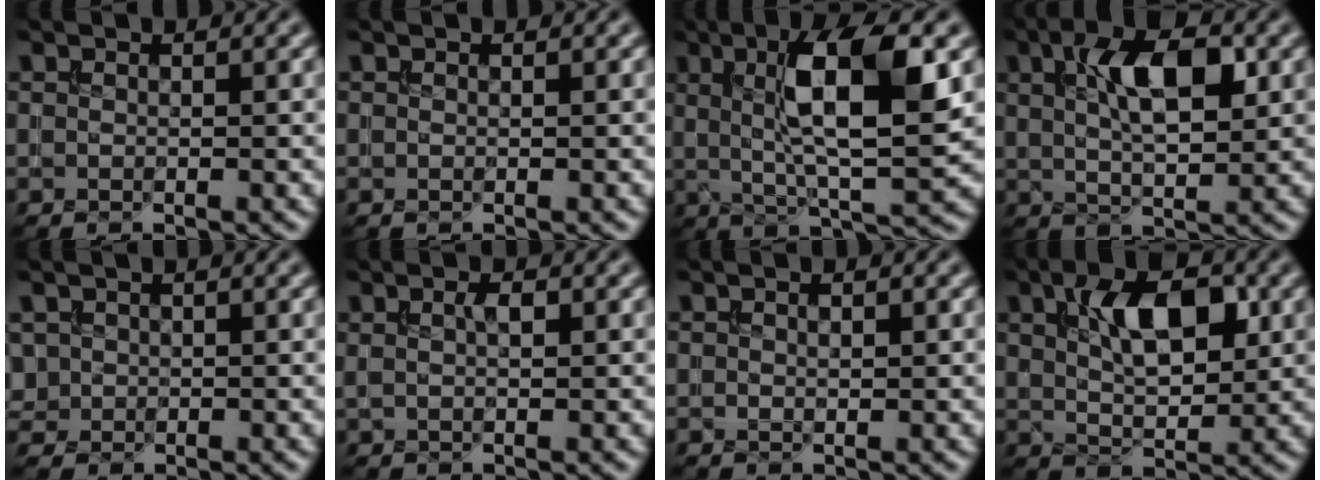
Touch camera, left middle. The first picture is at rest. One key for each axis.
{"total": 0.0}
{"total": 9.6, "fx": 2.3, "fy": 2.6, "fz": 9.0, "tx": -0.145, "ty": 0.002, "tz": 0.038}
{"total": 7.3, "fx": 2.3, "fy": 3.0, "fz": 6.3, "tx": -0.106, "ty": 0.007, "tz": 0.038}
{"total": 1.4, "fx": 0.3, "fy": 1.4, "fz": 0.3, "tx": -0.003, "ty": -0.004, "tz": 0.008}
{"total": 1.5, "fx": 0.5, "fy": 0.5, "fz": 1.3, "tx": -0.028, "ty": 0.000, "tz": 0.008}
{"total": 1.1, "fx": 0.3, "fy": 0.6, "fz": 0.9, "tx": -0.012, "ty": 0.000, "tz": 0.005}
{"total": 6.9, "fx": 2.3, "fy": 3.3, "fz": 5.6, "tx": -0.097, "ty": 0.006, "tz": 0.038}